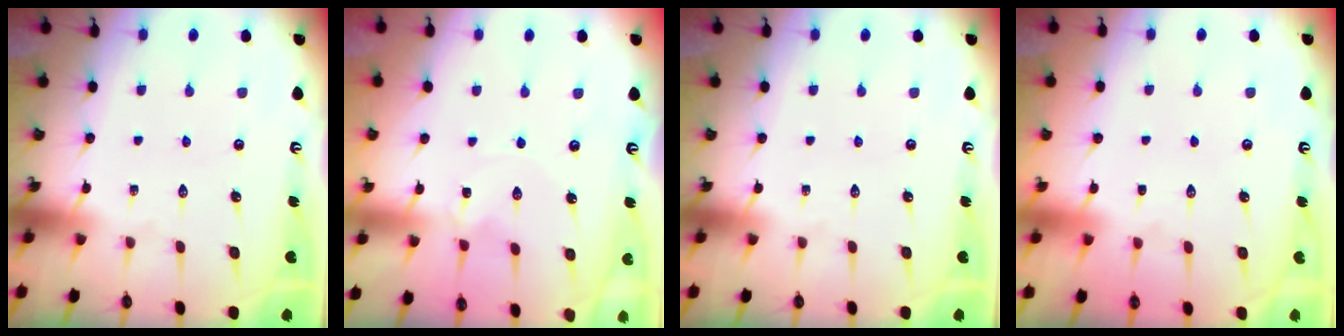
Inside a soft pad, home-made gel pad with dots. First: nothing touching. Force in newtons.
{"total": 0.6, "press": 0.6, "slide": 0.1}
{"total": 0.0}
{"total": 1.4, "press": 1.4, "slide": 0.2}